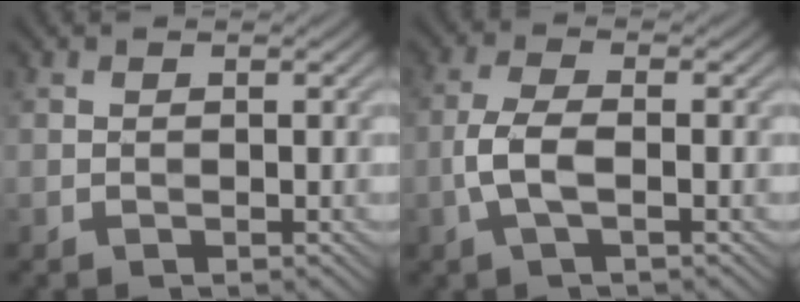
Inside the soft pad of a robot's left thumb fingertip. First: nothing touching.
{"total": 4.2, "force": [-1.2, 1.4, 3.8], "torque": [-0.089, 0.004, -0.032]}